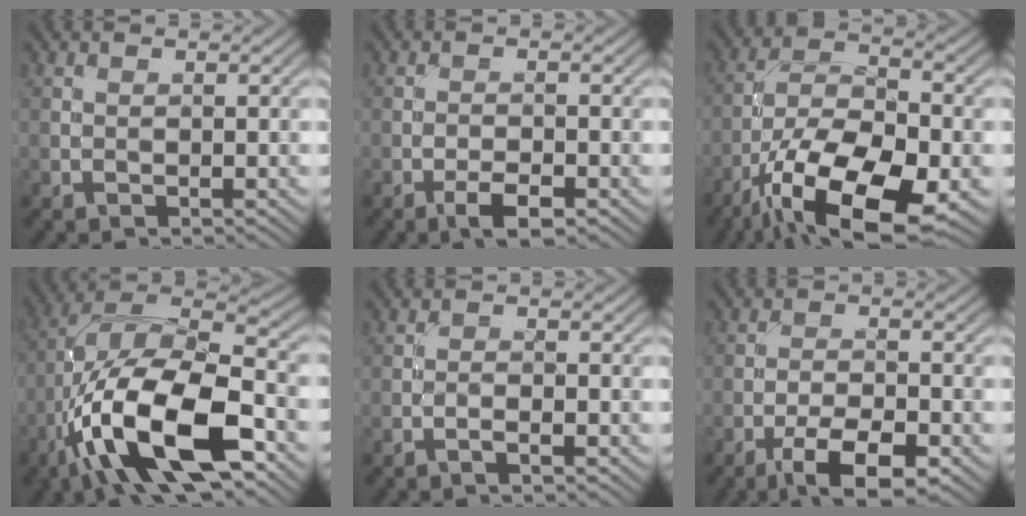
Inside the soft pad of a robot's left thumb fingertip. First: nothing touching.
{"total": 3.3, "force": [-1.9, 1.0, 2.4], "torque": [-0.044, 0.001, -0.037]}
{"total": 16.1, "force": [-8.8, 6.5, 11.8], "torque": [-0.218, -0.017, -0.166]}
{"total": 16.8, "force": [-6.9, 6.7, 13.7], "torque": [-0.263, -0.001, -0.134]}
{"total": 1.0, "force": [-0.7, 0.0, 0.8], "torque": [-0.015, 0.005, -0.017]}
{"total": 7.1, "force": [-4.2, 2.3, 5.2], "torque": [-0.089, 0.000, -0.072]}